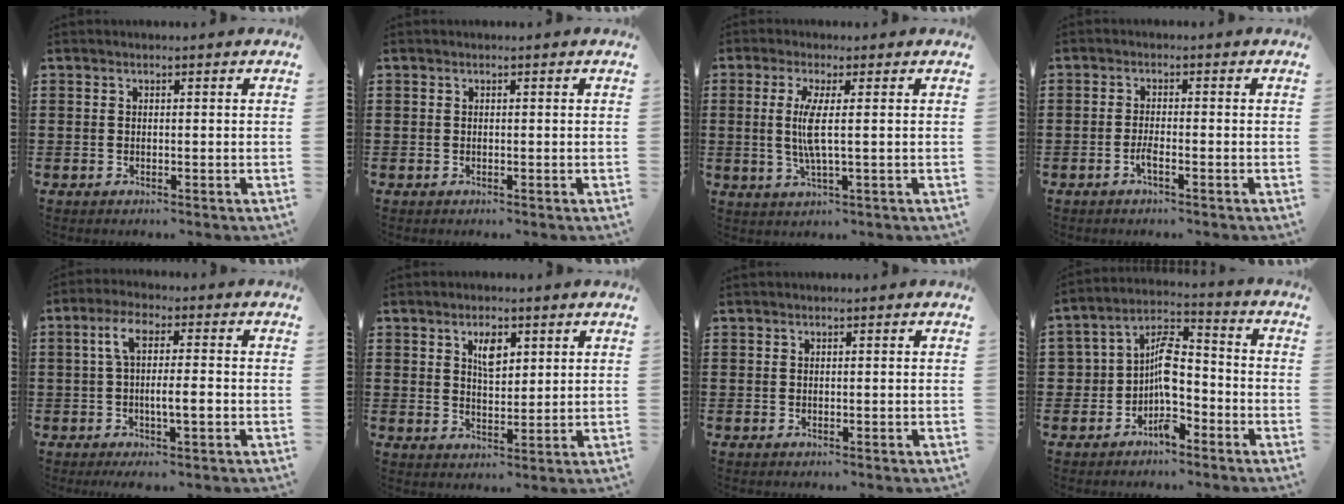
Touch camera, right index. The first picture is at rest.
{"total": 0.0}
{"total": 5.3, "force": [0.4, 0.1, 5.3], "torque": [-0.113, -0.014, -0.001]}
{"total": 2.1, "force": [-1.2, 0.2, 1.7], "torque": [-0.039, -0.004, -0.023]}
{"total": 6.2, "force": [-1.0, 1.4, 6.0], "torque": [-0.105, 0.009, -0.022]}
{"total": 3.8, "force": [2.0, 1.7, 2.8], "torque": [-0.045, 0.001, 0.031]}
{"total": 0.0}
{"total": 7.2, "force": [-2.7, 4.2, 5.2], "torque": [-0.094, 0.015, -0.050]}